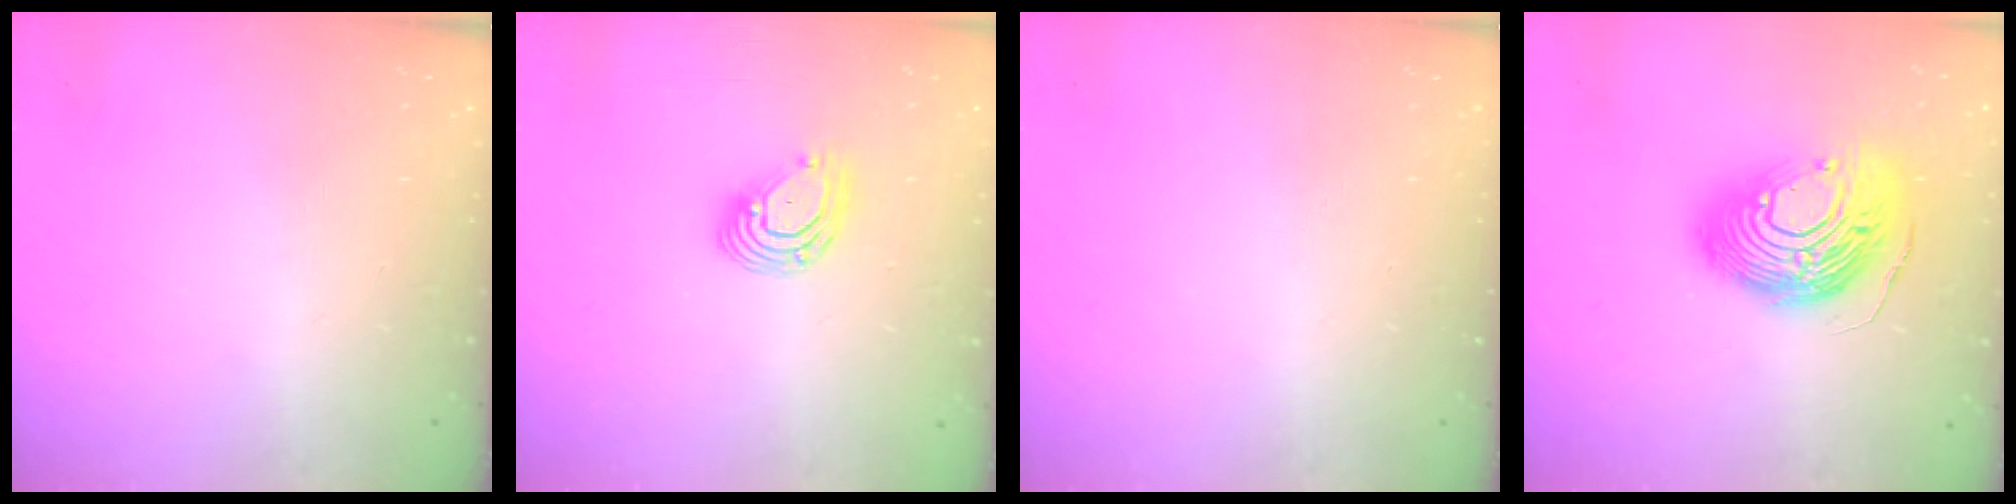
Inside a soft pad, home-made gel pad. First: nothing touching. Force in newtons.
{"total": 7.3, "press": 7.2, "slide": 1.3}
{"total": 0.0}
{"total": 18.8, "press": 18.6, "slide": 2.8}